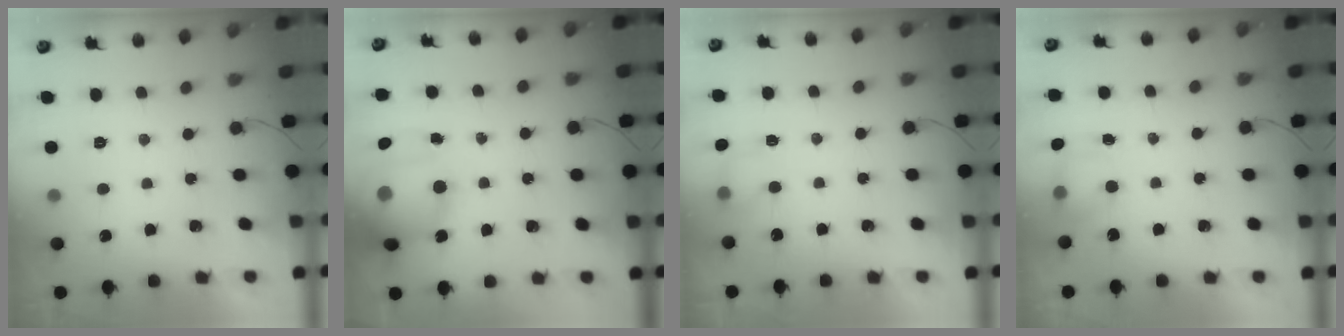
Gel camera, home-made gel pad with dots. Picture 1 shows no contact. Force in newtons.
{"total": 20.0, "press": 19.5, "slide": 4.2}
{"total": 4.4, "press": 4.1, "slide": 1.4}
{"total": 5.2, "press": 5.1, "slide": 1.1}